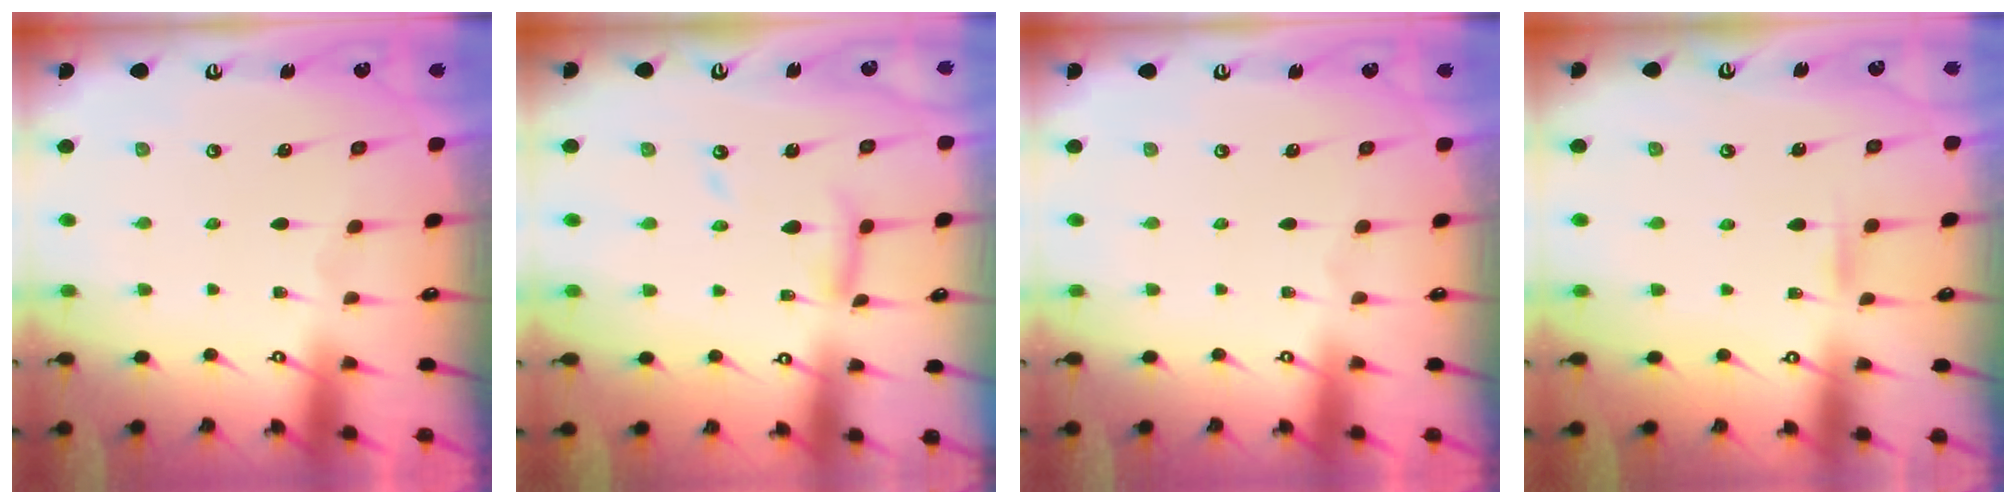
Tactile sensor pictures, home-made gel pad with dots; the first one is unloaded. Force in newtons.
{"total": 11.3, "press": 11.3, "slide": 1.1}
{"total": 0.0}
{"total": 4.9, "press": 4.9, "slide": 0.5}